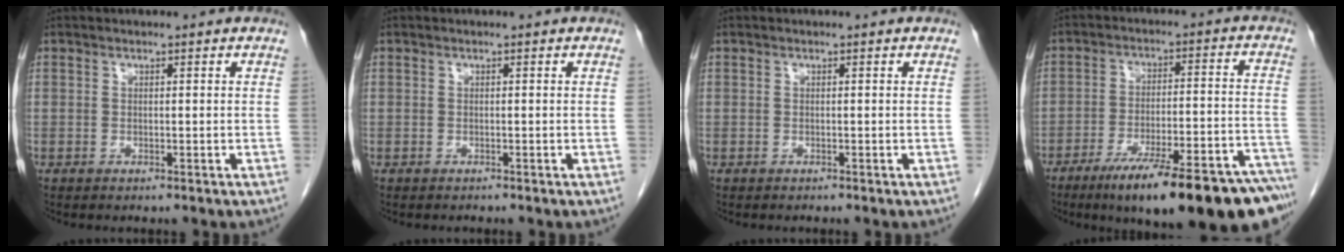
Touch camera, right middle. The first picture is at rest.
{"total": 0.0}
{"total": 0.0}
{"total": 24.1, "force": [-18.3, 2.5, 15.5], "torque": [-0.153, 0.005, -0.263]}